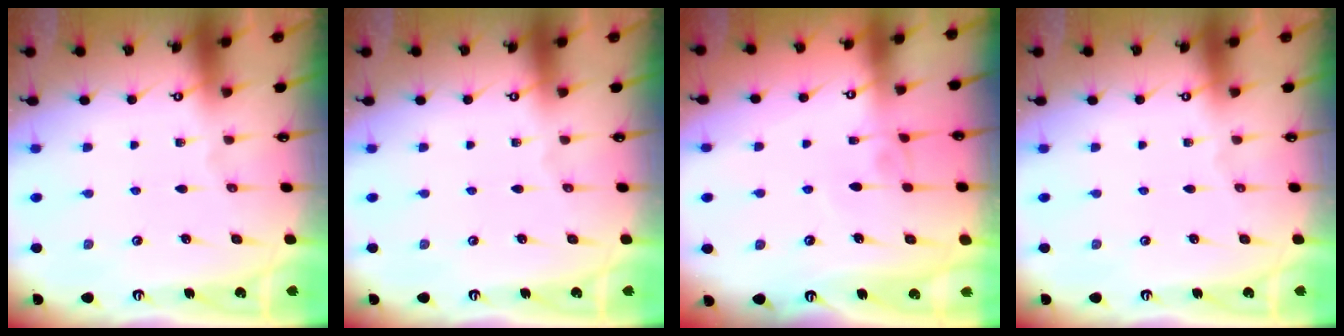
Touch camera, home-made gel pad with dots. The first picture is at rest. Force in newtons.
{"total": 0.0}
{"total": 2.6, "press": 2.6, "slide": 0.4}
{"total": 0.0}